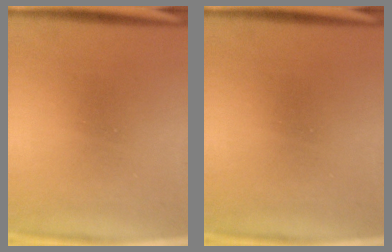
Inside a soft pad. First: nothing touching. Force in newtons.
{"total": 0.0}